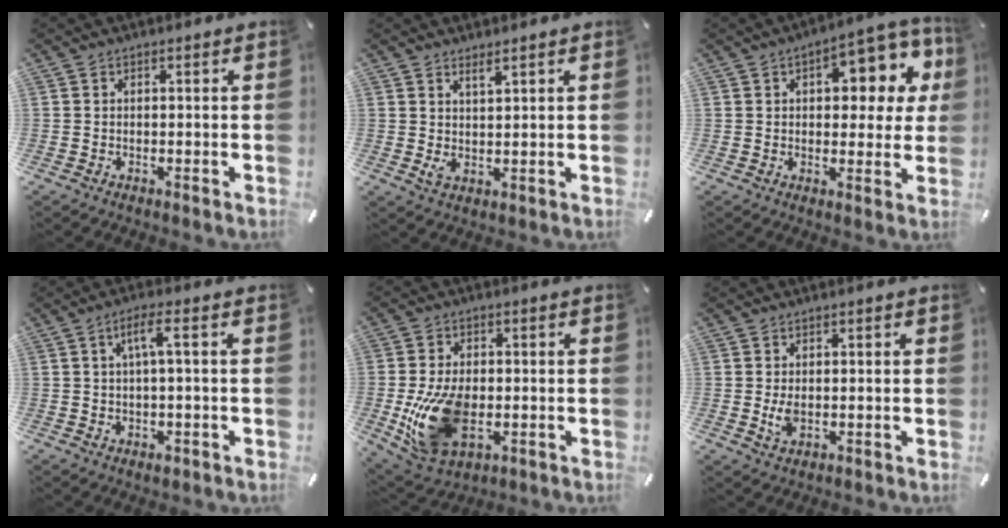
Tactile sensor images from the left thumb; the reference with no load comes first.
{"total": 3.2, "force": [1.8, 1.2, 2.3], "torque": [-0.045, -0.019, 0.031]}
{"total": 13.7, "force": [4.4, 7.1, 10.9], "torque": [-0.128, -0.020, 0.070]}
{"total": 5.6, "force": [0.5, 1.5, 5.3], "torque": [-0.105, 0.004, 0.005]}
{"total": 15.7, "force": [-2.7, 10.2, 11.7], "torque": [-0.255, -0.007, -0.046]}
{"total": 3.2, "force": [-0.3, 2.1, 2.4], "torque": [-0.050, -0.006, -0.009]}